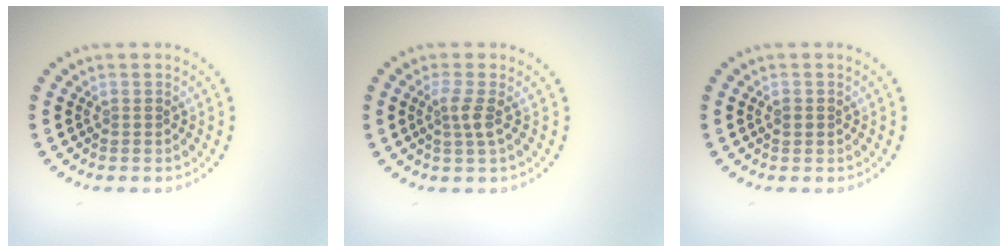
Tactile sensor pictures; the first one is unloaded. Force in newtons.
{"total": 1.8, "press": 1.3, "slide": 1.1}
{"total": 1.0, "press": 1.0, "slide": 0.2}